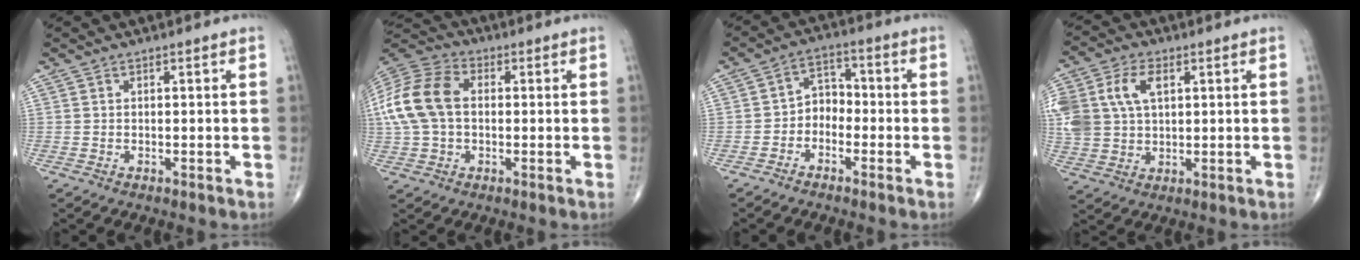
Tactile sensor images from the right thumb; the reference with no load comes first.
{"total": 15.7, "force": [1.0, 10.7, 11.4], "torque": [-0.253, 0.032, 0.014]}
{"total": 5.0, "force": [-2.1, 3.8, 2.5], "torque": [-0.019, 0.032, -0.051]}
{"total": 15.5, "force": [4.2, 10.5, 10.6], "torque": [-0.257, 0.015, 0.083]}